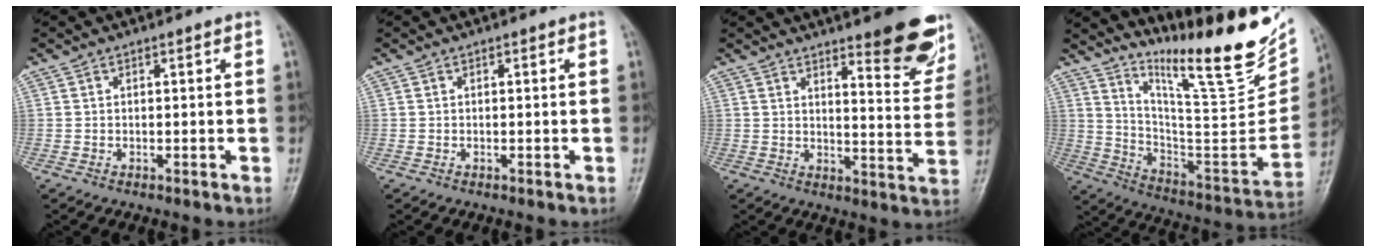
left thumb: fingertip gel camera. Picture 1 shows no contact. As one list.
[{"total": 0.0}, {"total": 12.5, "force": [8.7, 3.0, 8.4], "torque": [-0.070, -0.064, 0.113]}, {"total": 24.0, "force": [18.4, 4.1, 14.8], "torque": [-0.198, -0.120, 0.291]}]